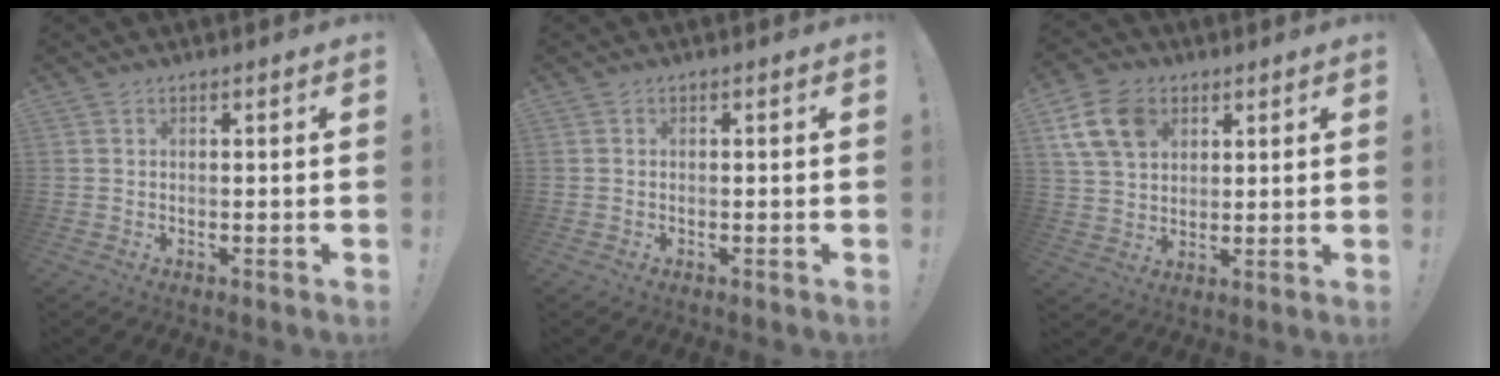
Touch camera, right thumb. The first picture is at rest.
{"total": 0.0}
{"total": 12.4, "force": [5.7, 8.8, 6.6], "torque": [-0.117, -0.016, 0.115]}